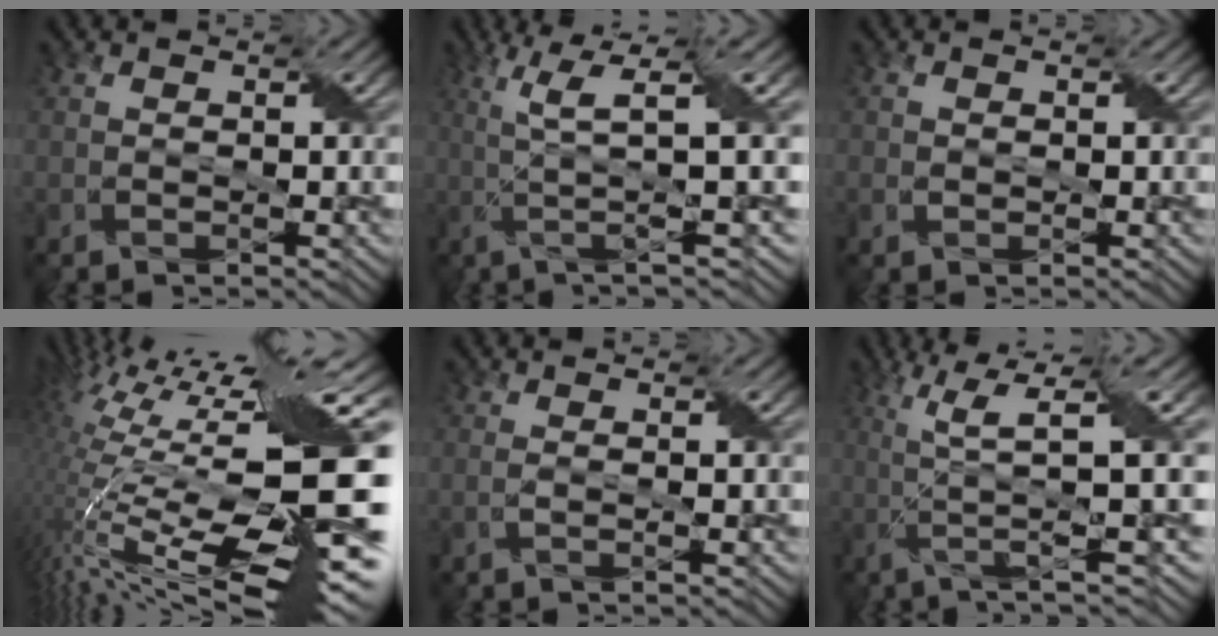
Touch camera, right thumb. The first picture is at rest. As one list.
[{"total": 8.7, "force": [0.7, 1.0, 8.6], "torque": [-0.156, 0.011, 0.017]}, {"total": 1.1, "force": [-0.1, 1.0, 0.4], "torque": [-0.005, -0.007, 0.006]}, {"total": 16.1, "force": [-0.7, 4.1, 15.6], "torque": [-0.281, 0.005, -0.008]}, {"total": 0.8, "force": [0.0, 0.2, 0.8], "torque": [-0.016, 0.000, -0.004]}, {"total": 10.3, "force": [0.5, 1.5, 10.2], "torque": [-0.178, 0.017, 0.017]}]